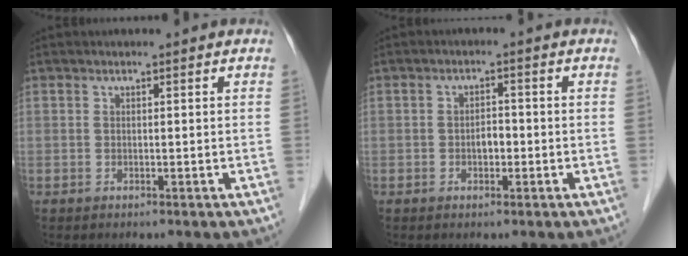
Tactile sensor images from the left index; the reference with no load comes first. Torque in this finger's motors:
{"motor_torque": [-0.07, 0.19, 0.05, 0.00]}